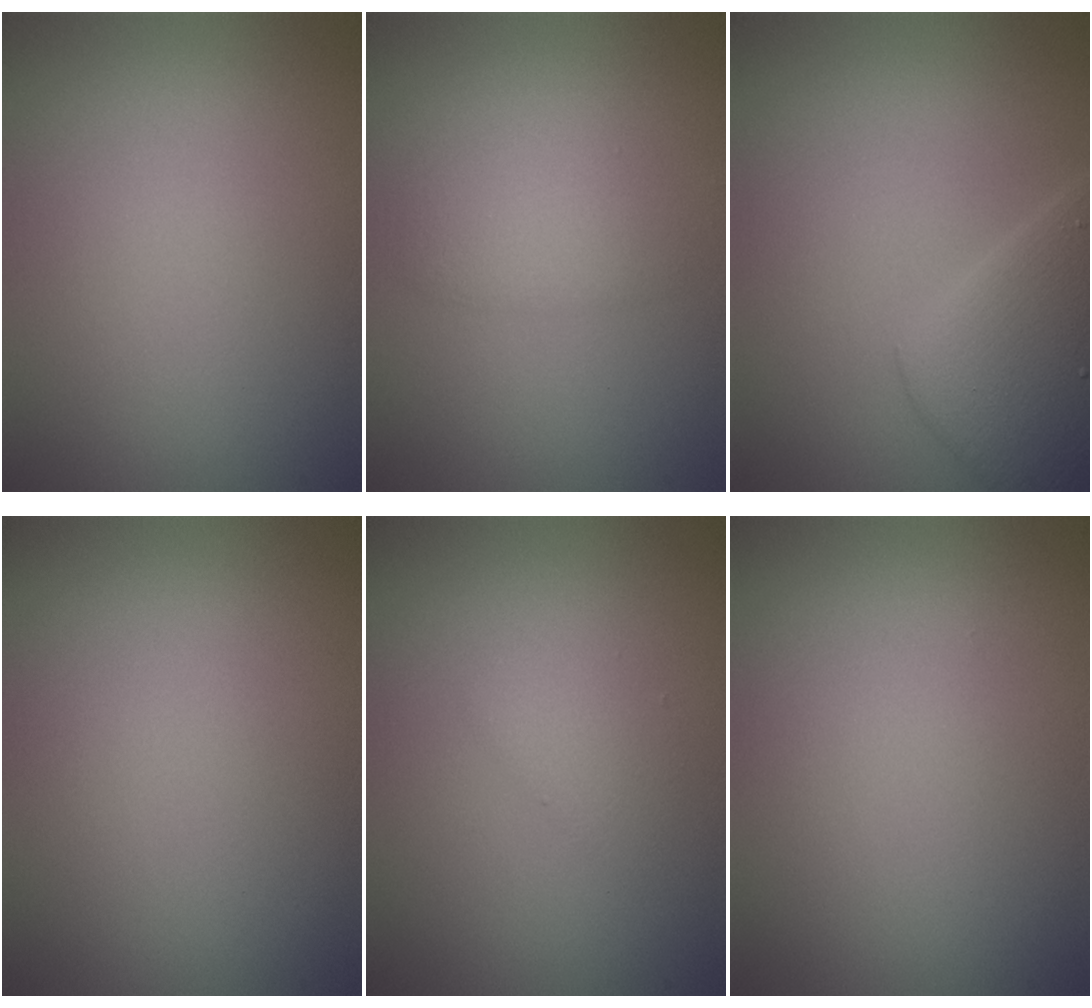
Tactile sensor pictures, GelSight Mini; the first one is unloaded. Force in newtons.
{"total": 2.1, "press": 2.1, "slide": 0.1}
{"total": 5.2, "press": 5.2, "slide": 0.2}
{"total": 0.0}
{"total": 1.4, "press": 1.4, "slide": 0.1}
{"total": 0.0}